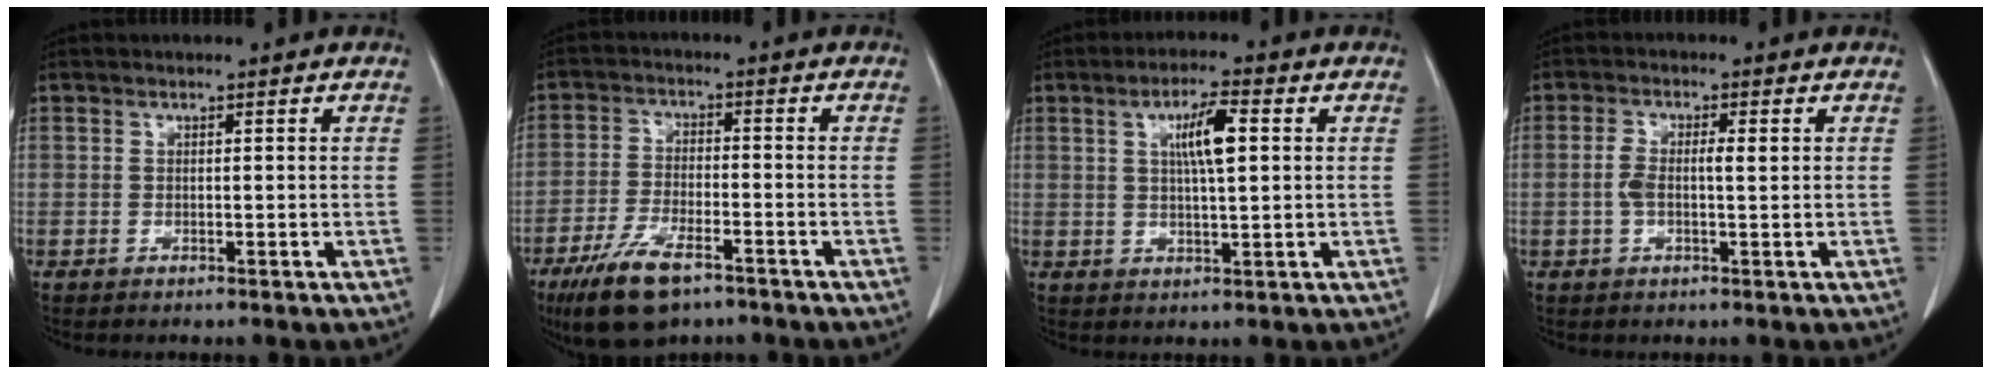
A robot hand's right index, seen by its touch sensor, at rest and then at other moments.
{"total": 9.9, "force": [-6.5, 3.2, 6.8], "torque": [-0.135, -0.015, -0.112]}
{"total": 6.2, "force": [1.6, 0.9, 5.9], "torque": [-0.106, 0.005, 0.028]}
{"total": 4.0, "force": [0.2, 1.2, 3.9], "torque": [-0.084, 0.016, 0.005]}